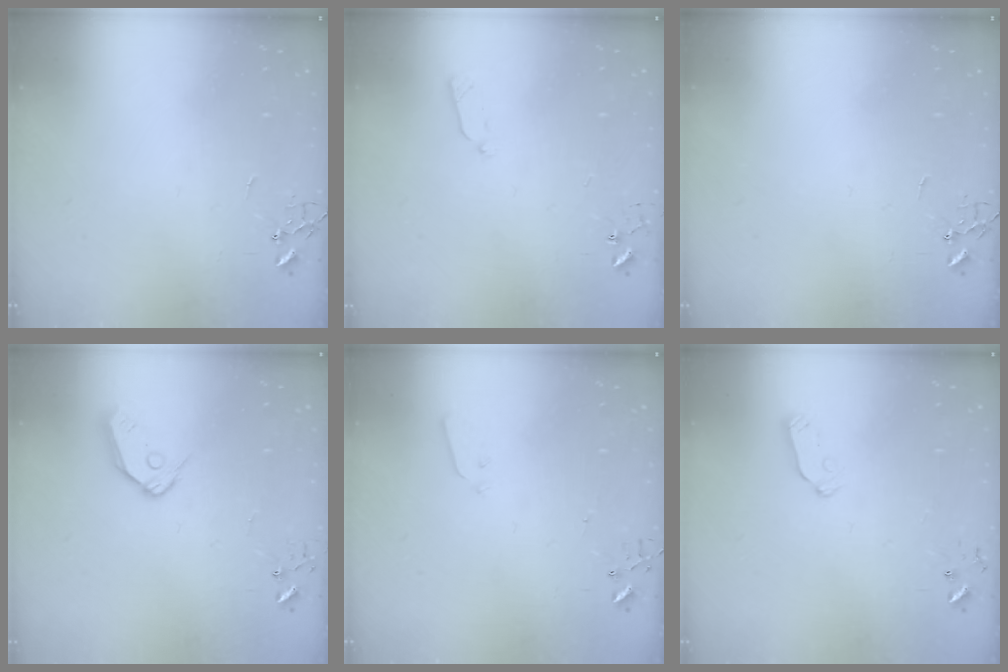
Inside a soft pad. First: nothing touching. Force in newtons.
{"total": 5.6, "press": 5.6, "slide": 0.8}
{"total": 0.0}
{"total": 9.4, "press": 9.4, "slide": 0.7}
{"total": 2.9, "press": 2.8, "slide": 0.8}
{"total": 6.0, "press": 6.0, "slide": 0.5}